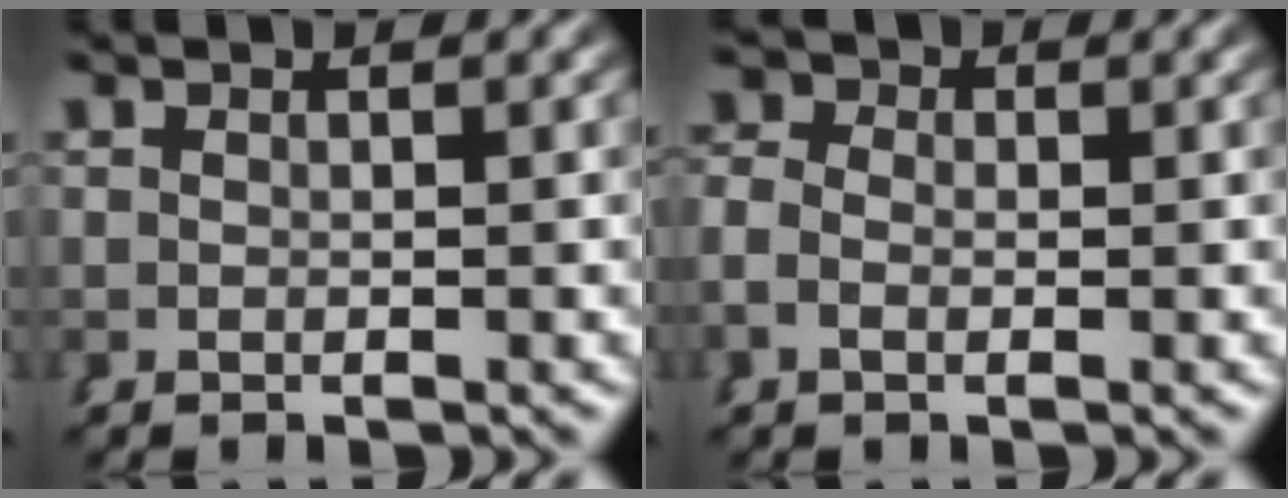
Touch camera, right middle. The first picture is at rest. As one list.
[{"total": 1.9, "force": [-0.1, 1.6, 1.0], "torque": [-0.021, 0.000, -0.012]}]